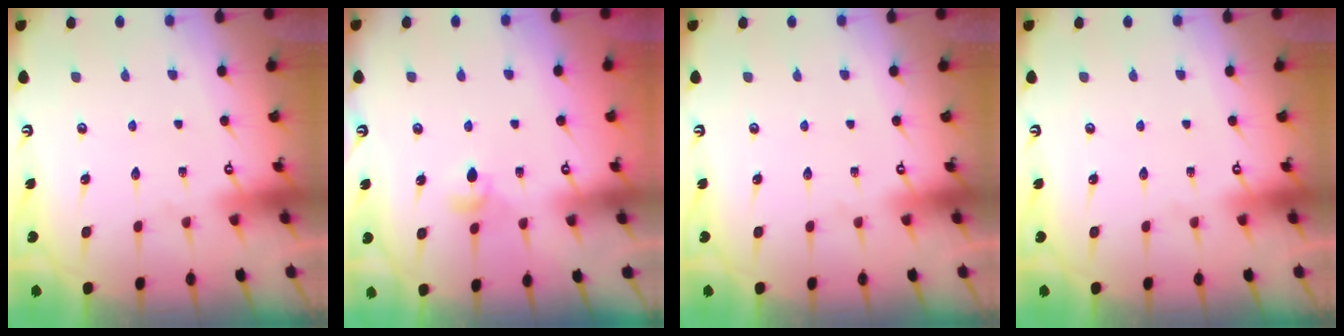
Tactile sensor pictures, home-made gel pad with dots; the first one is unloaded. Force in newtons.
{"total": 3.5, "press": 3.4, "slide": 0.8}
{"total": 0.0}
{"total": 0.0}